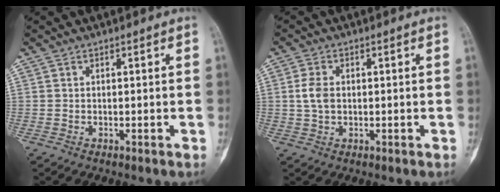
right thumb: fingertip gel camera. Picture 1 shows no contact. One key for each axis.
{"total": 3.9, "fx": 0.3, "fy": 2.6, "fz": 2.9, "tx": -0.059, "ty": 0.005, "tz": 0.005}